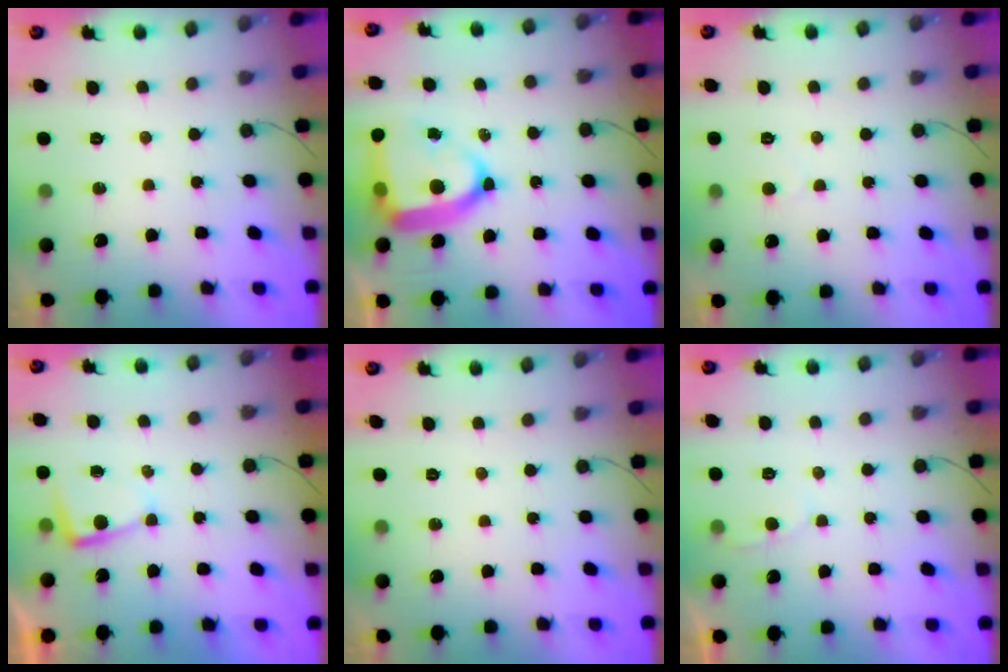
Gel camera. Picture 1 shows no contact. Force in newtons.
{"total": 16.5, "press": 16.4, "slide": 1.6}
{"total": 2.9, "press": 2.9, "slide": 0.3}
{"total": 2.4, "press": 2.3, "slide": 0.4}
{"total": 0.0}
{"total": 2.1, "press": 2.1, "slide": 0.2}